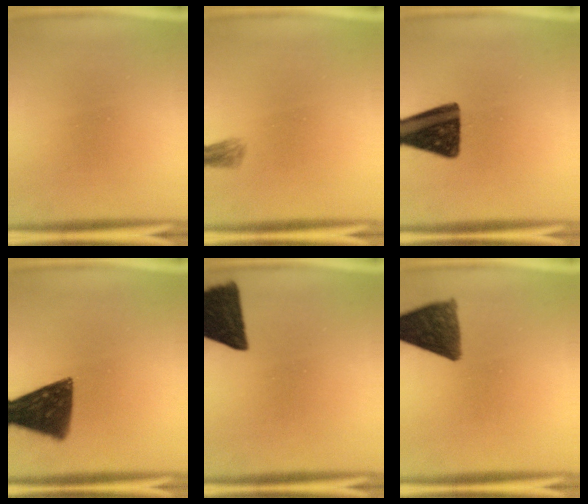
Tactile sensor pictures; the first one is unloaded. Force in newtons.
{"total": 1.7}
{"total": 14.3}
{"total": 12.4}
{"total": 14.8}
{"total": 10.0}